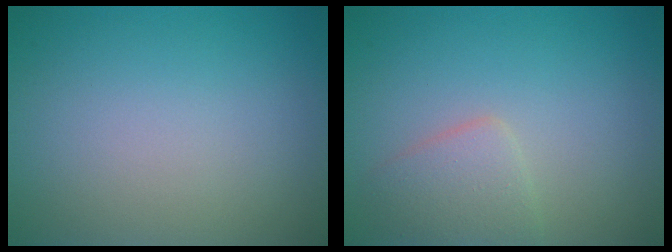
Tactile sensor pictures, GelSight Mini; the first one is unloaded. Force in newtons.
{"total": 2.4, "press": 2.4, "slide": 0.0}